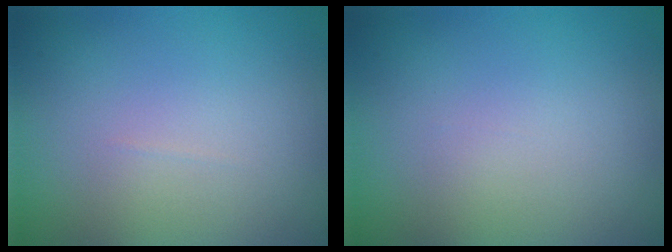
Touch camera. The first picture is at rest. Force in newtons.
{"total": 0.0}